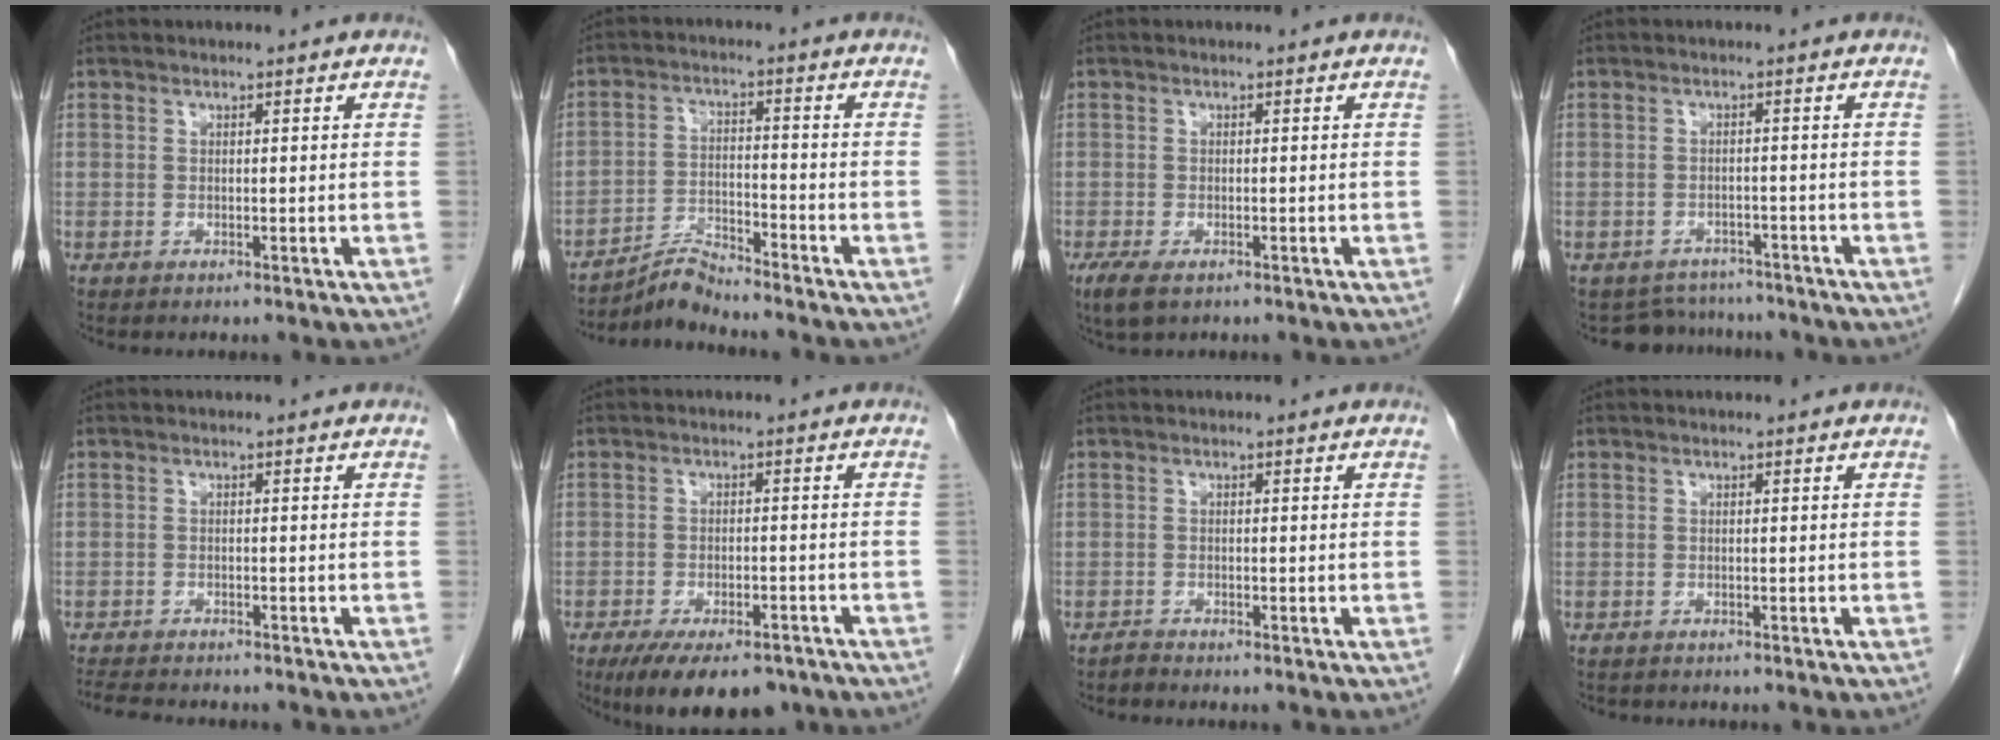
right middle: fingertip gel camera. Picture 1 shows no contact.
{"total": 4.5, "force": [-4.5, -0.7, 0.3], "torque": [-0.008, -0.011, -0.082]}
{"total": 3.4, "force": [-2.1, 1.3, 2.4], "torque": [-0.058, -0.012, -0.031]}
{"total": 5.6, "force": [-5.1, 2.1, -0.8], "torque": [0.013, 0.012, -0.067]}
{"total": 7.1, "force": [-6.4, 1.4, 2.7], "torque": [-0.047, -0.011, -0.098]}
{"total": 11.4, "force": [-8.5, 4.3, 6.3], "torque": [-0.096, -0.011, -0.124]}
{"total": 0.7, "force": [-0.7, 0.0, -0.1], "torque": [0.001, -0.002, -0.015]}
{"total": 1.5, "force": [-1.4, 0.5, 0.4], "torque": [-0.016, -0.005, -0.018]}